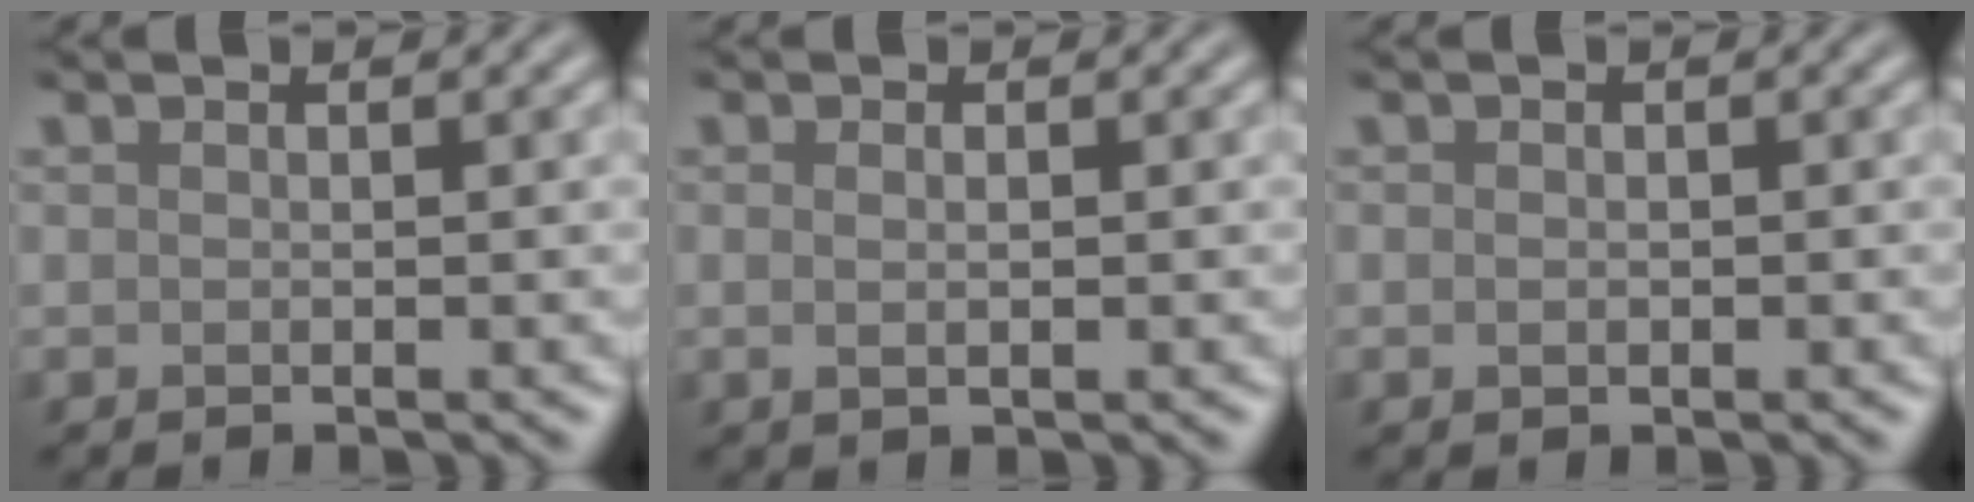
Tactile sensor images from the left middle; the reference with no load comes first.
{"total": 0.9, "force": [0.1, 0.2, 0.8], "torque": [-0.016, 0.000, 0.001]}
{"total": 0.7, "force": [0.0, 0.5, 0.4], "torque": [-0.006, -0.001, -0.001]}